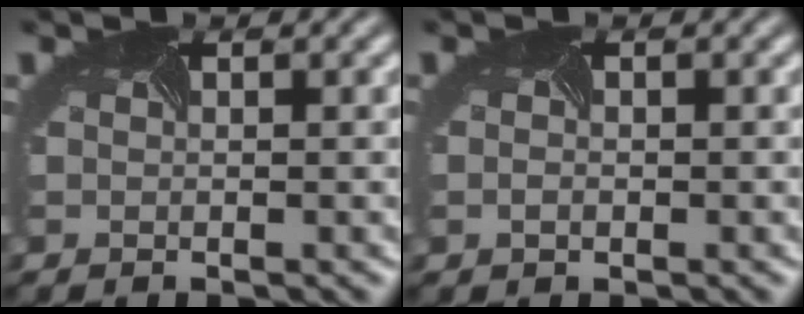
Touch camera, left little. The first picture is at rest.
{"total": 0.6, "force": [-0.2, 0.4, 0.3], "torque": [-0.007, -0.005, -0.004]}